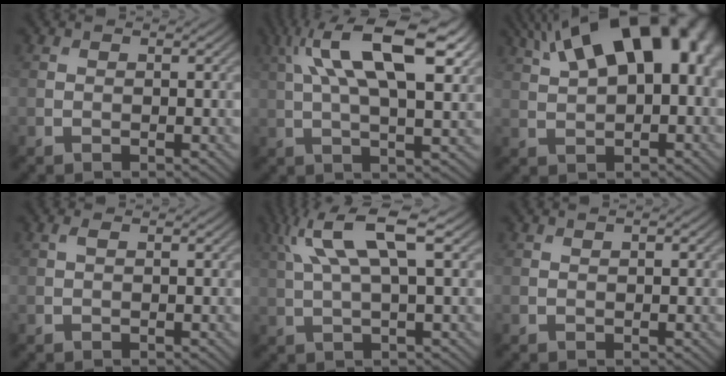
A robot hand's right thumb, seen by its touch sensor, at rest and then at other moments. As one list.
[{"total": 13.7, "force": [4.9, 4.8, 11.9], "torque": [-0.216, 0.014, 0.081]}, {"total": 18.4, "force": [7.0, 9.0, 14.4], "torque": [-0.226, 0.061, 0.099]}, {"total": 0.5, "force": [0.2, 0.1, 0.5], "torque": [-0.014, 0.003, 0.004]}, {"total": 8.3, "force": [3.1, 1.8, 7.4], "torque": [-0.157, 0.022, 0.063]}, {"total": 0.5, "force": [0.2, 0.1, 0.5], "torque": [-0.007, 0.002, 0.004]}]